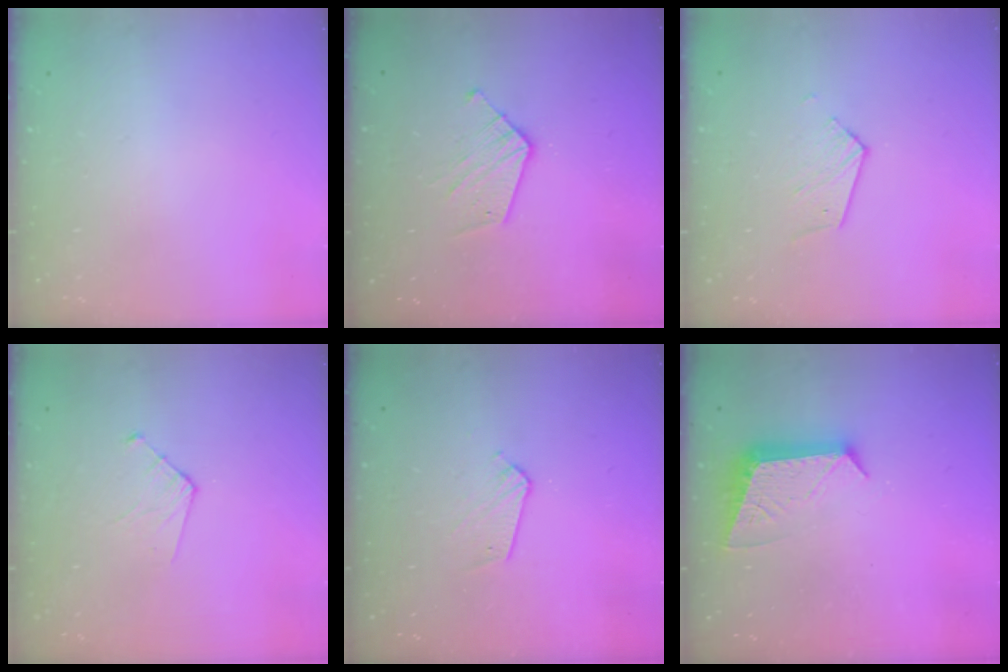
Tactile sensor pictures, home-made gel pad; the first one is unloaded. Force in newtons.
{"total": 7.8, "press": 7.8, "slide": 0.2}
{"total": 4.0, "press": 4.0, "slide": 0.4}
{"total": 5.5, "press": 5.5, "slide": 0.5}
{"total": 6.2, "press": 6.2, "slide": 0.6}
{"total": 9.5, "press": 9.5, "slide": 0.6}